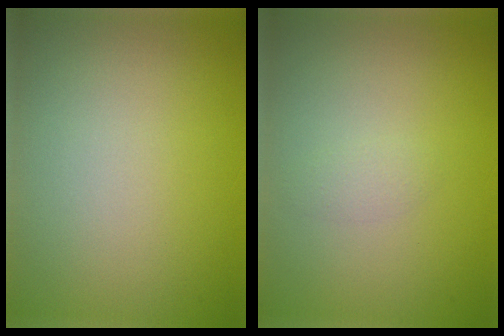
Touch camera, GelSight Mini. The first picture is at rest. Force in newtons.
{"total": 0.8, "press": 0.8, "slide": 0.0}